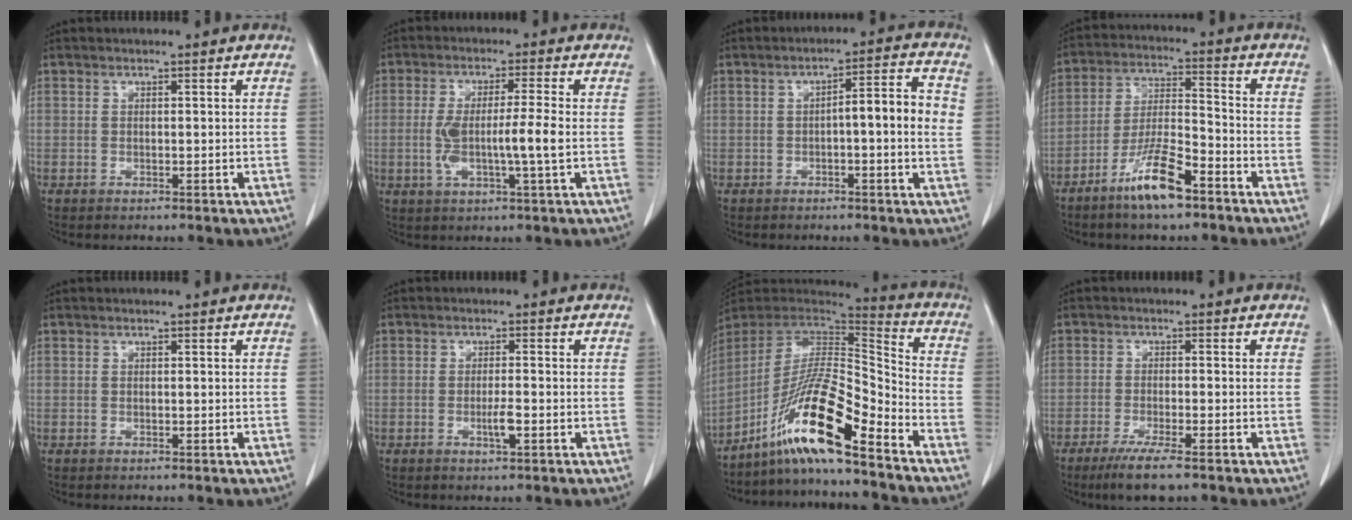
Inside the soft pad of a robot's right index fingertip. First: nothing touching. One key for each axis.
{"total": 7.6, "fx": -0.9, "fy": 0.1, "fz": 7.5, "tx": -0.147, "ty": 0.001, "tz": -0.014}
{"total": 7.0, "fx": 0.0, "fy": 0.8, "fz": 7.0, "tx": -0.099, "ty": 0.018, "tz": -0.003}
{"total": 9.9, "fx": -6.5, "fy": 1.5, "fz": 7.3, "tx": -0.149, "ty": -0.013, "tz": -0.122}
{"total": 0.0}
{"total": 2.4, "fx": -0.8, "fy": 0.2, "fz": 2.2, "tx": -0.043, "ty": -0.002, "tz": -0.013}
{"total": 15.8, "fx": -10.7, "fy": 0.5, "fz": 11.6, "tx": -0.216, "ty": -0.001, "tz": -0.193}
{"total": 6.2, "fx": -4.2, "fy": 0.2, "fz": 4.5, "tx": -0.081, "ty": -0.017, "tz": -0.069}